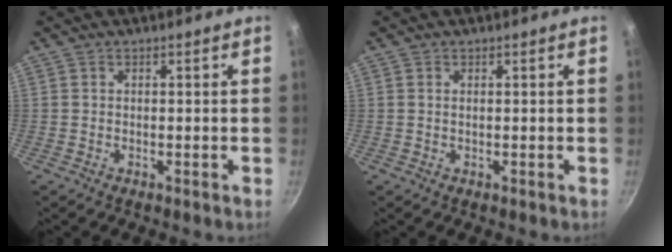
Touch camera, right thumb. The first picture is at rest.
{"total": 0.5, "force": [0.2, 0.2, 0.4], "torque": [-0.008, 0.001, 0.004]}